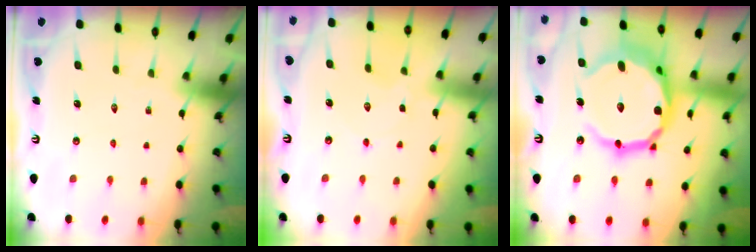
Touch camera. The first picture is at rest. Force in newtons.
{"total": 1.0, "press": 1.0, "slide": 0.1}
{"total": 20.9, "press": 20.7, "slide": 2.9}